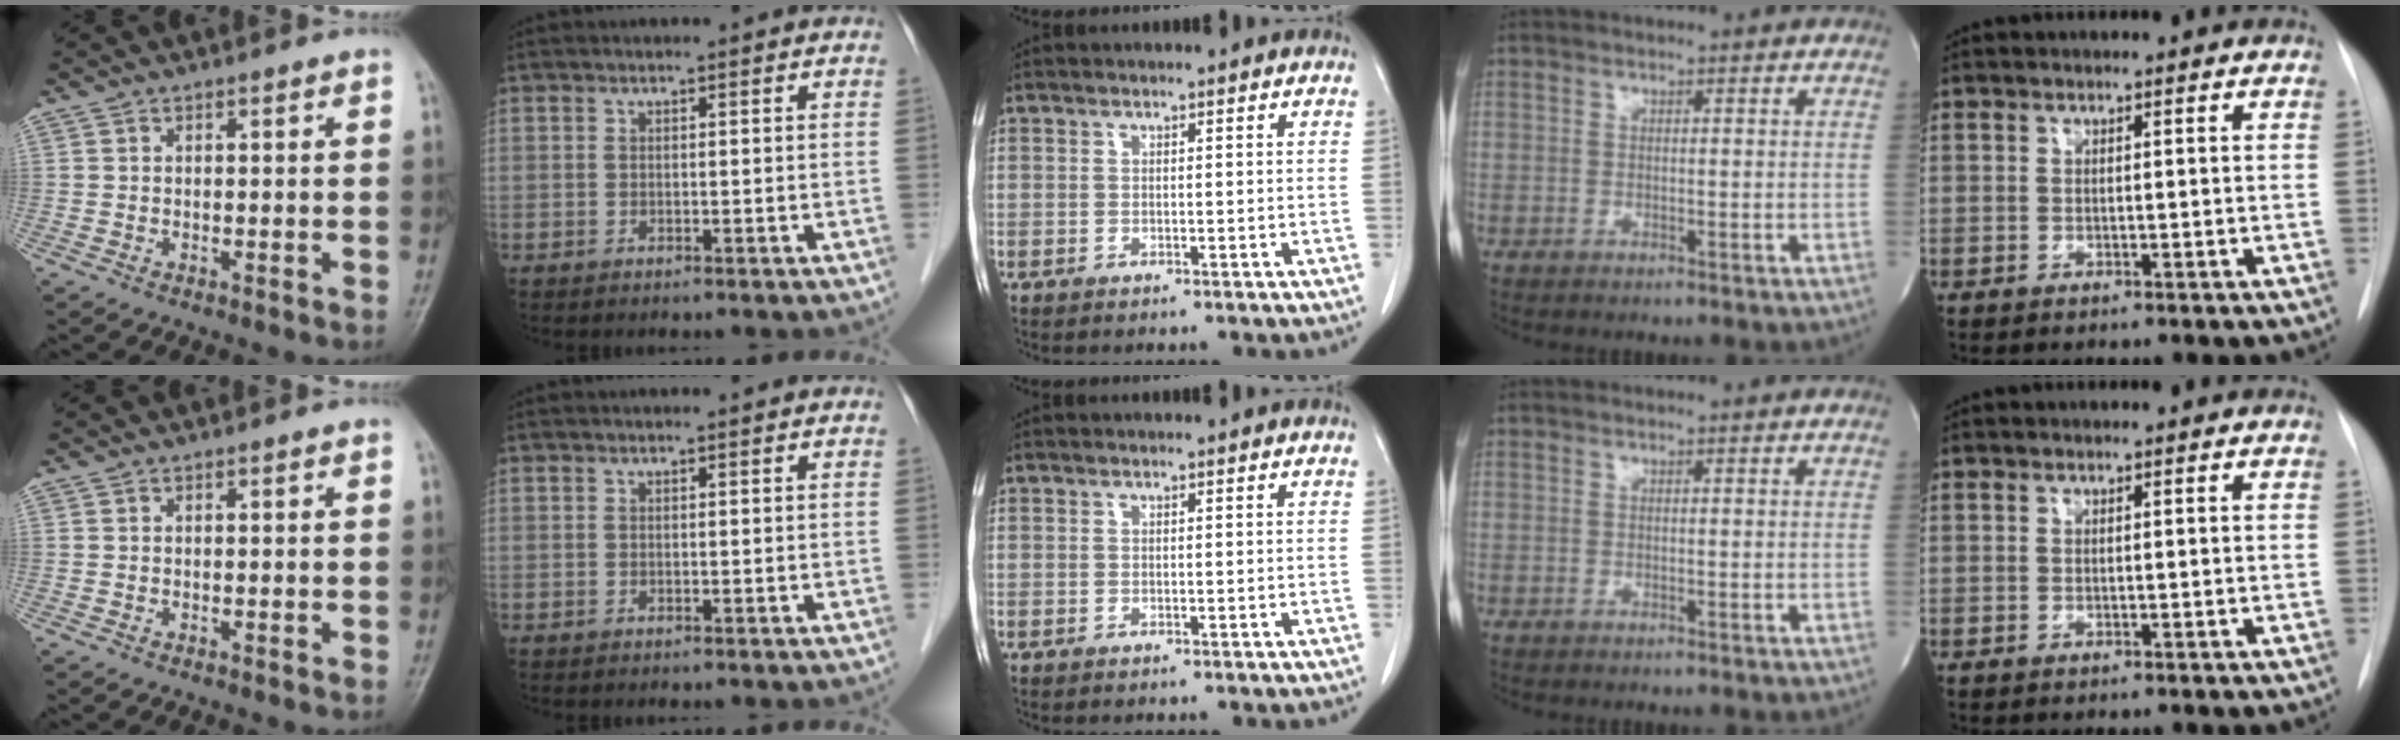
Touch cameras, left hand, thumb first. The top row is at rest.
{}